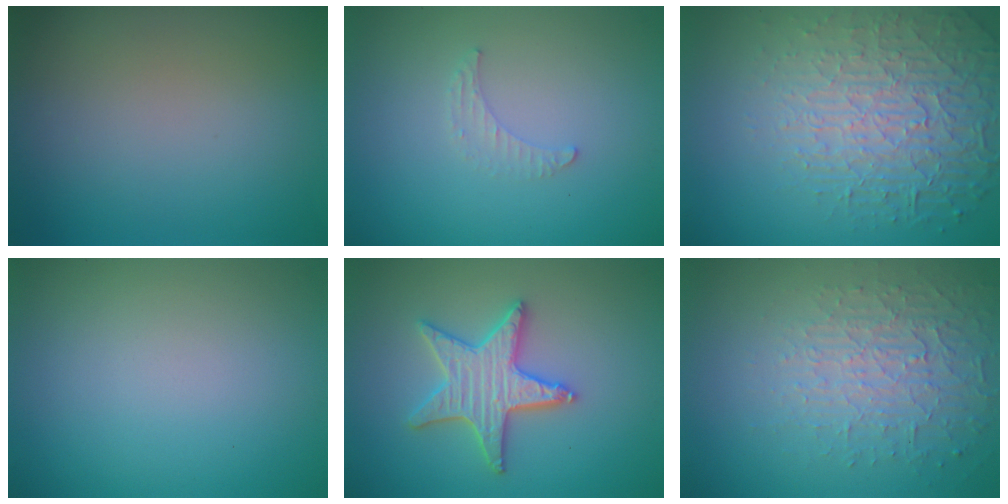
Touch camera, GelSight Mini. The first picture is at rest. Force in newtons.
{"total": 1.1, "press": 1.1, "slide": 0.3}
{"total": 7.0, "press": 5.3, "slide": 4.6}
{"total": 0.0}
{"total": 4.2, "press": 4.1, "slide": 0.8}
{"total": 3.7, "press": 3.2, "slide": 1.9}